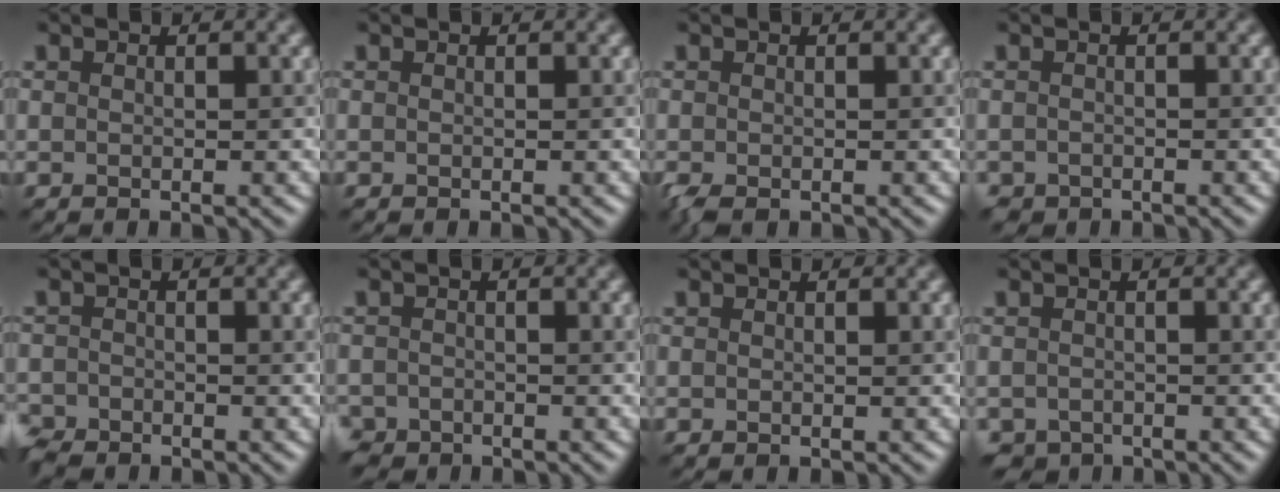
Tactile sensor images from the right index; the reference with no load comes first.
{"total": 0.0}
{"total": 1.7, "force": [-1.1, 0.8, 0.9], "torque": [-0.026, -0.004, -0.025]}
{"total": 0.8, "force": [-0.6, 0.5, 0.0], "torque": [0.005, 0.000, -0.013]}
{"total": 2.3, "force": [-2.1, 0.9, 0.4], "torque": [-0.009, -0.003, -0.050]}
{"total": 2.3, "force": [-1.7, 1.5, 0.2], "torque": [0.015, 0.005, -0.031]}
{"total": 0.0}
{"total": 1.5, "force": [-1.3, 0.8, 0.1], "torque": [0.005, -0.002, -0.025]}